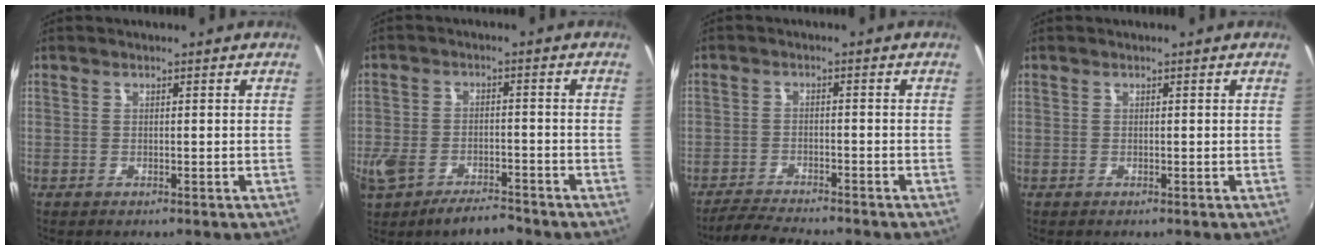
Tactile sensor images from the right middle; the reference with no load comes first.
{"total": 8.8, "force": [-6.3, 4.1, 4.6], "torque": [-0.123, -0.017, -0.113]}
{"total": 5.2, "force": [-5.1, 0.4, 1.4], "torque": [-0.049, -0.004, -0.089]}
{"total": 0.0}